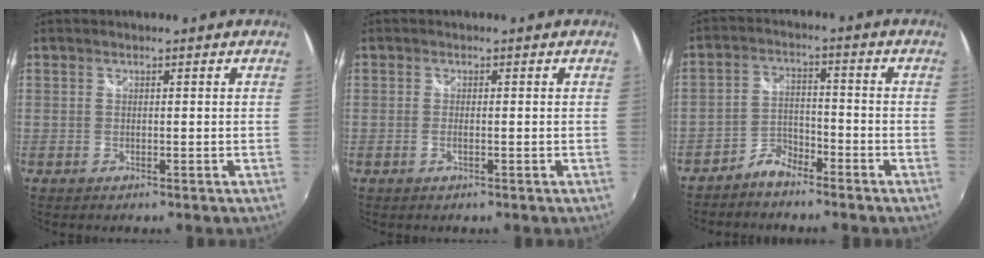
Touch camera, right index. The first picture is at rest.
{"total": 1.1, "force": [-0.4, 0.1, 1.0], "torque": [-0.021, 0.000, -0.009]}
{"total": 4.9, "force": [-4.3, 1.9, 1.5], "torque": [-0.036, 0.011, -0.081]}